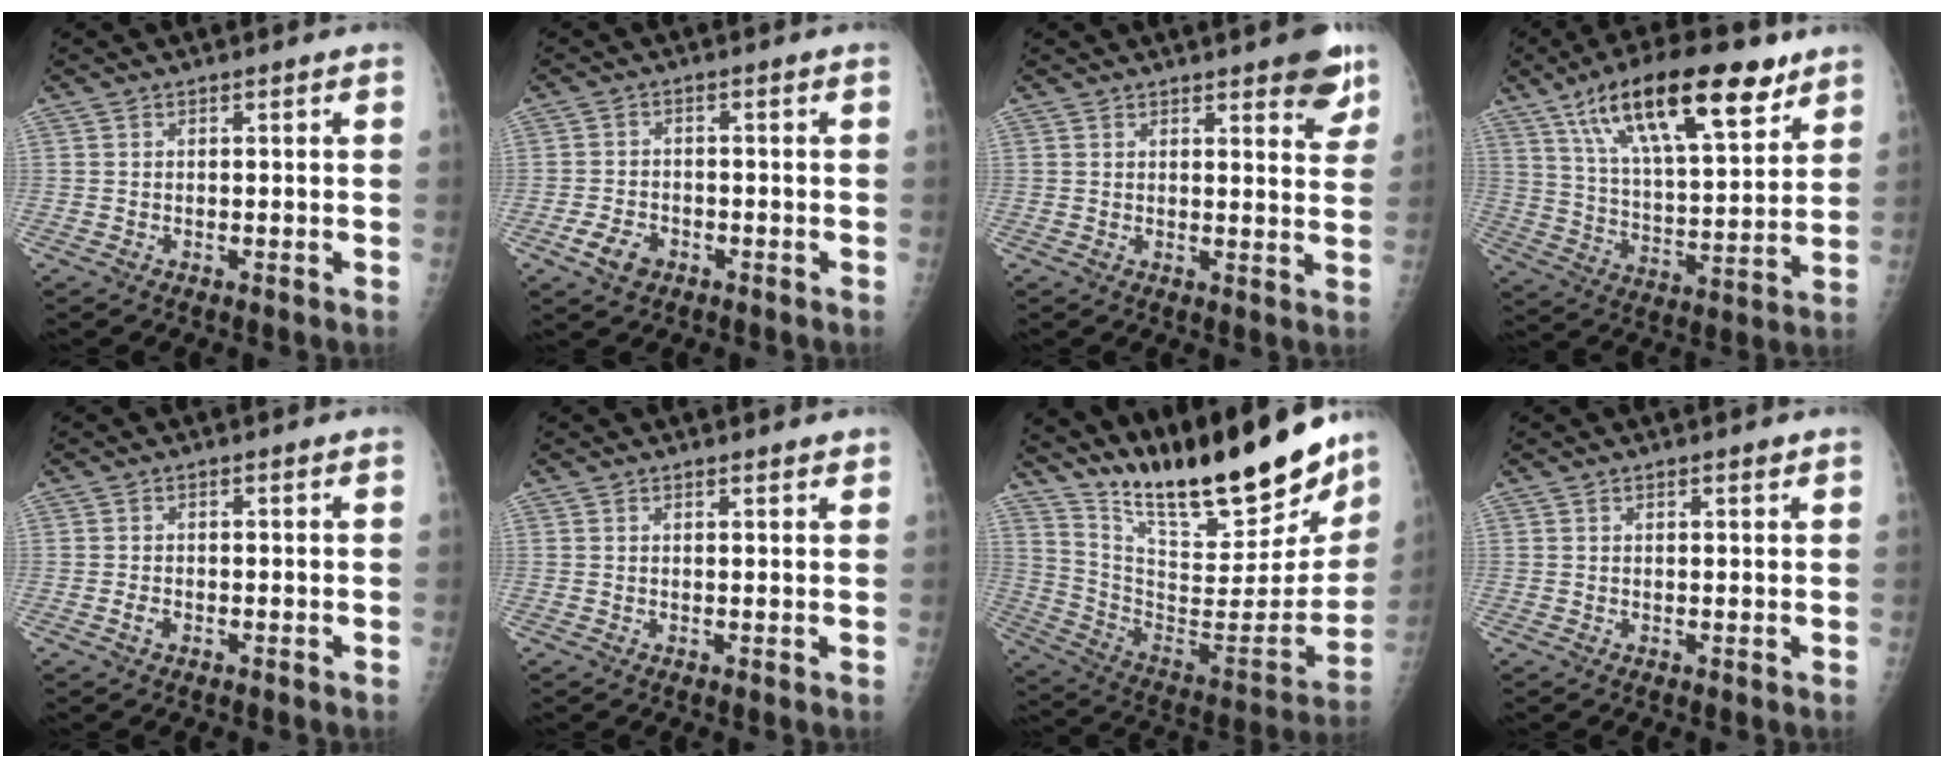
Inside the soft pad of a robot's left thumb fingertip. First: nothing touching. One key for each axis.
{"total": 4.5, "fx": -2.3, "fy": 3.0, "fz": 2.4, "tx": -0.041, "ty": 0.010, "tz": -0.039}
{"total": 7.5, "fx": 4.8, "fy": 2.2, "fz": 5.2, "tx": -0.040, "ty": -0.024, "tz": 0.058}
{"total": 22.9, "fx": 13.3, "fy": 8.0, "fz": 16.9, "tx": -0.259, "ty": -0.033, "tz": 0.228}
{"total": 1.4, "fx": -0.6, "fy": 0.9, "fz": 0.9, "tx": -0.018, "ty": 0.000, "tz": -0.011}
{"total": 1.6, "fx": 1.4, "fy": 0.5, "fz": 0.7, "tx": -0.003, "ty": -0.004, "tz": 0.017}
{"total": 29.5, "fx": 23.8, "fy": 7.1, "fz": 15.9, "tx": -0.225, "ty": -0.129, "tz": 0.365}
{"total": 1.1, "fx": 0.8, "fy": 0.4, "fz": 0.7, "tx": -0.008, "ty": -0.003, "tz": 0.011}